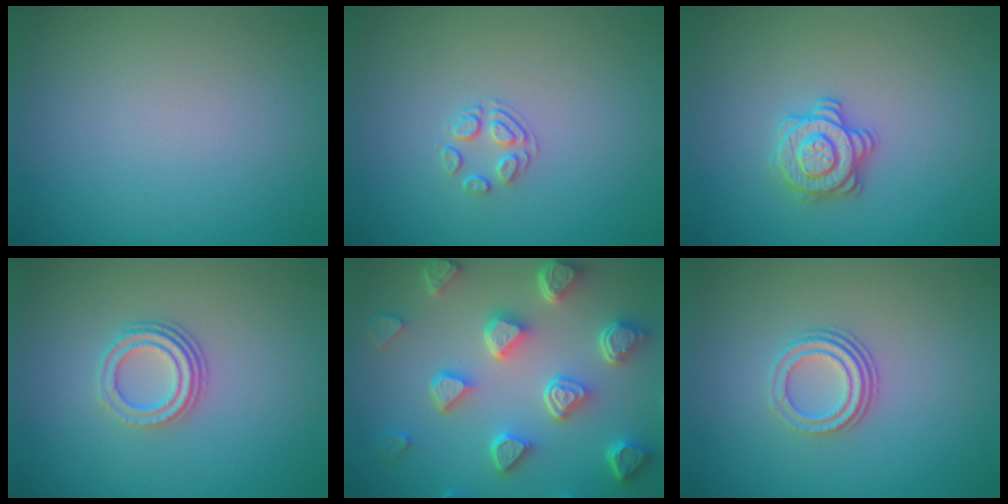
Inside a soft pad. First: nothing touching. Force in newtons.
{"total": 1.7, "press": 1.0, "slide": 1.4}
{"total": 2.8, "press": 2.7, "slide": 0.7}
{"total": 3.2, "press": 2.3, "slide": 2.3}
{"total": 7.6, "press": 5.9, "slide": 4.9}
{"total": 2.9, "press": 2.0, "slide": 2.0}